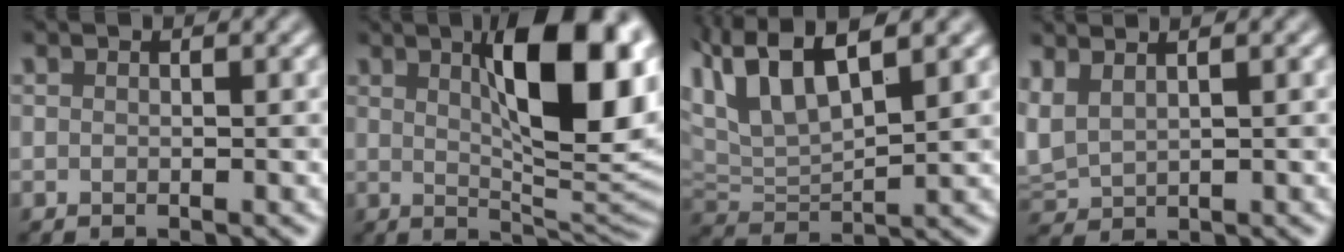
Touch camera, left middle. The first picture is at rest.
{"total": 11.2, "force": [3.1, 3.4, 10.2], "torque": [-0.143, 0.005, 0.053]}
{"total": 8.2, "force": [4.7, 3.0, 6.0], "torque": [-0.133, 0.021, 0.088]}
{"total": 1.9, "force": [1.4, 0.7, 1.1], "torque": [-0.036, 0.009, 0.035]}